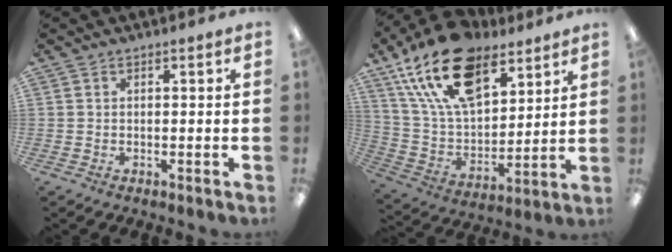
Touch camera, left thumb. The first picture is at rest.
{"total": 22.3, "force": [13.5, 11.8, 13.2], "torque": [-0.249, -0.059, 0.247]}